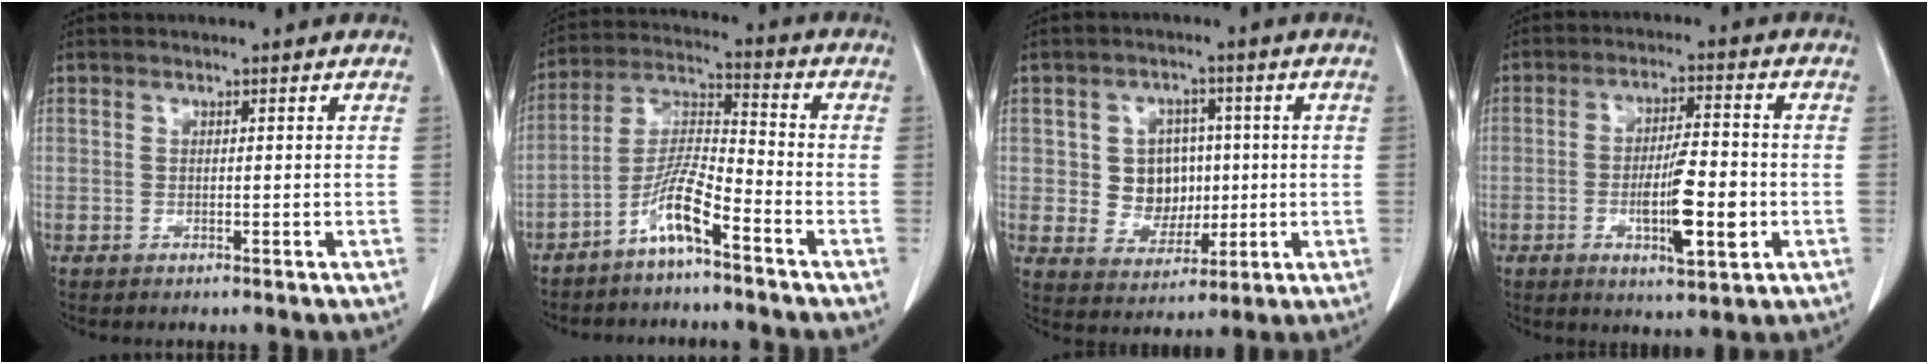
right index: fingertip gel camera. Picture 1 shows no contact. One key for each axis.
{"total": 7.7, "fx": -5.0, "fy": 0.5, "fz": 5.9, "tx": -0.126, "ty": 0.001, "tz": -0.102}
{"total": 7.0, "fx": 0.6, "fy": 6.1, "fz": 3.5, "tx": -0.054, "ty": 0.014, "tz": 0.019}
{"total": 9.6, "fx": -2.5, "fy": 1.8, "fz": 9.1, "tx": -0.154, "ty": -0.005, "tz": -0.042}